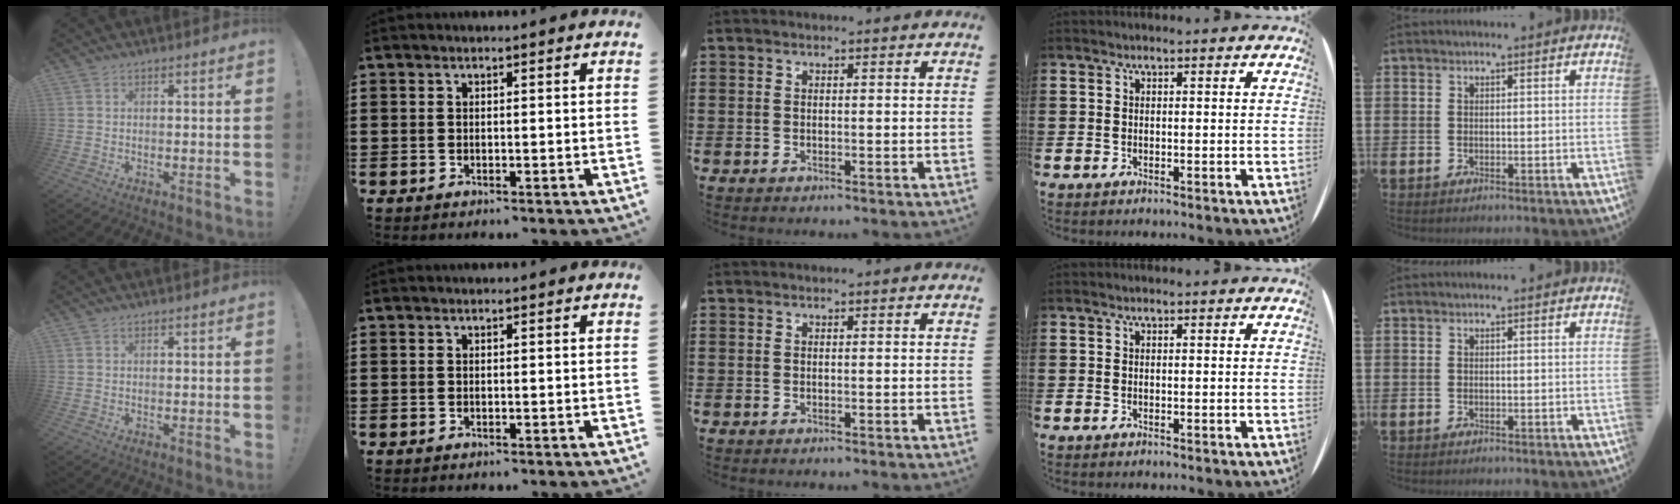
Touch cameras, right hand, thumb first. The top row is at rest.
{}